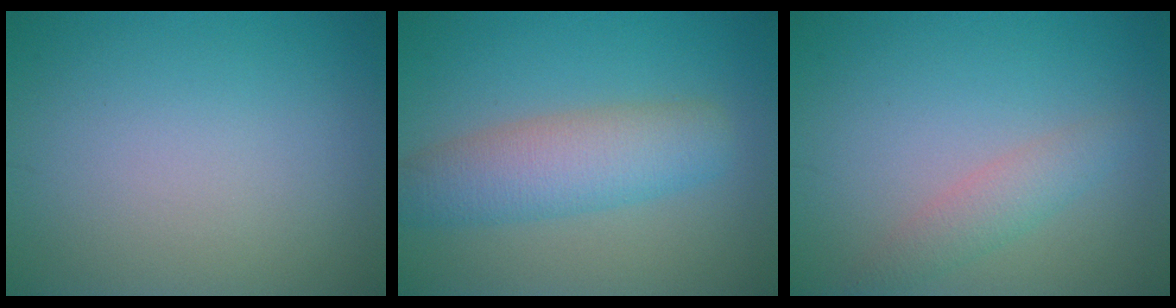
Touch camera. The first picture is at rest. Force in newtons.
{"total": 5.5, "press": 5.5, "slide": 0.1}
{"total": 2.2, "press": 2.2, "slide": 0.1}